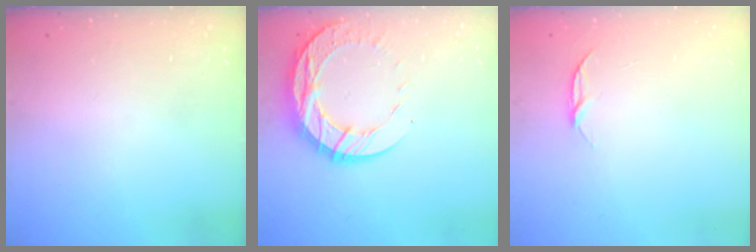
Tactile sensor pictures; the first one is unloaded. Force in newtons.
{"total": 13.8, "press": 13.7, "slide": 1.1}
{"total": 4.4, "press": 4.4, "slide": 0.4}